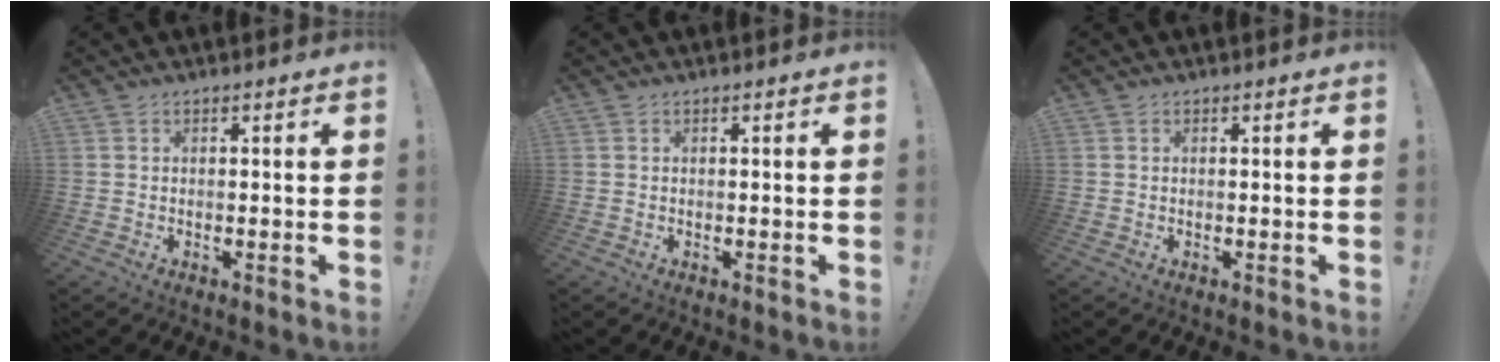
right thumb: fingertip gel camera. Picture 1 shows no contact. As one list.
[{"total": 0.0}, {"total": 0.0}]